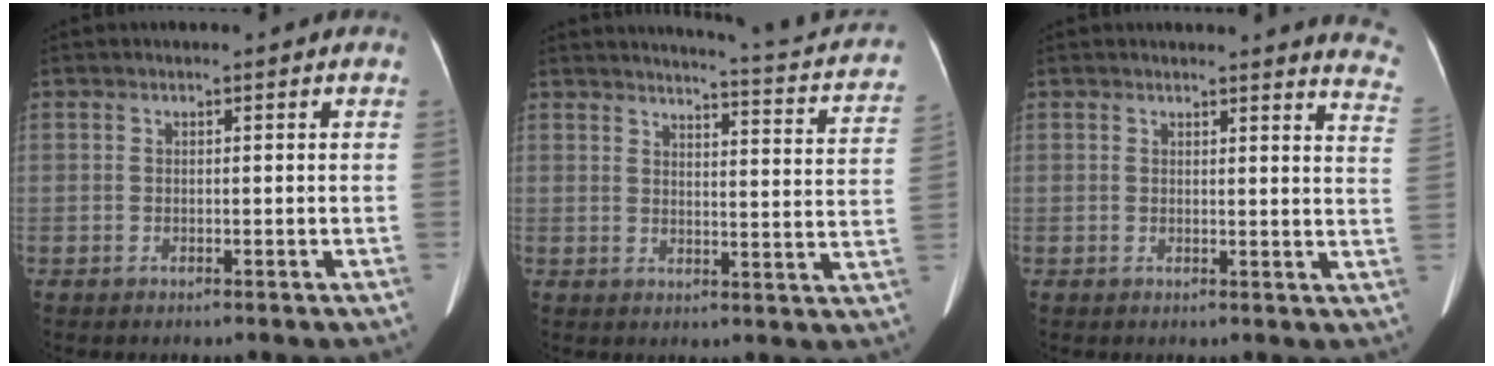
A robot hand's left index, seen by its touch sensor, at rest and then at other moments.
{"total": 14.5, "force": [13.5, 0.9, 5.3], "torque": [-0.059, -0.060, 0.127]}
{"total": 8.6, "force": [8.5, 0.4, 1.6], "torque": [0.007, -0.076, 0.054]}